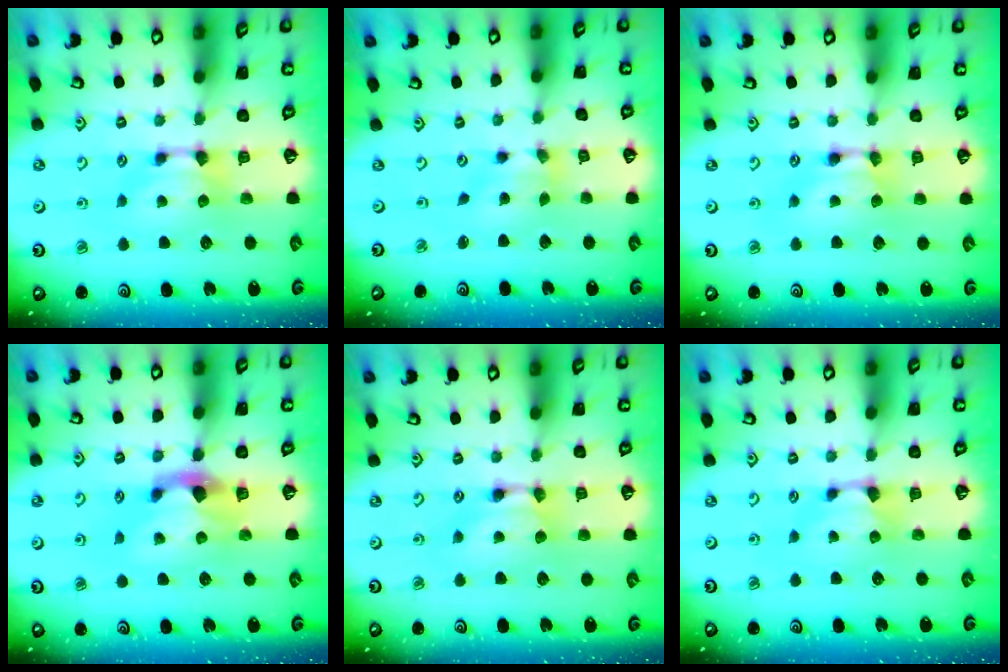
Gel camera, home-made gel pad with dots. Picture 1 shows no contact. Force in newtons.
{"total": 2.7, "press": 2.4, "slide": 1.3}
{"total": 1.6, "press": 1.6, "slide": 0.2}
{"total": 2.9, "press": 2.5, "slide": 1.5}
{"total": 1.6, "press": 1.6, "slide": 0.1}
{"total": 0.8, "press": 0.2, "slide": 0.8}